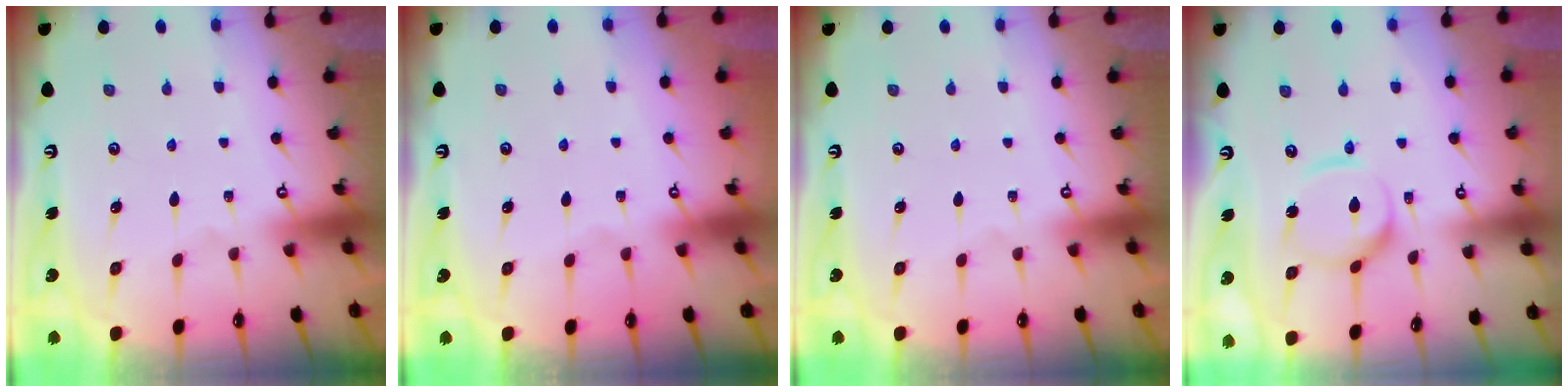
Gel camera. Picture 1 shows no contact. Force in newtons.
{"total": 0.0}
{"total": 0.0}
{"total": 10.2, "press": 10.2, "slide": 1.0}